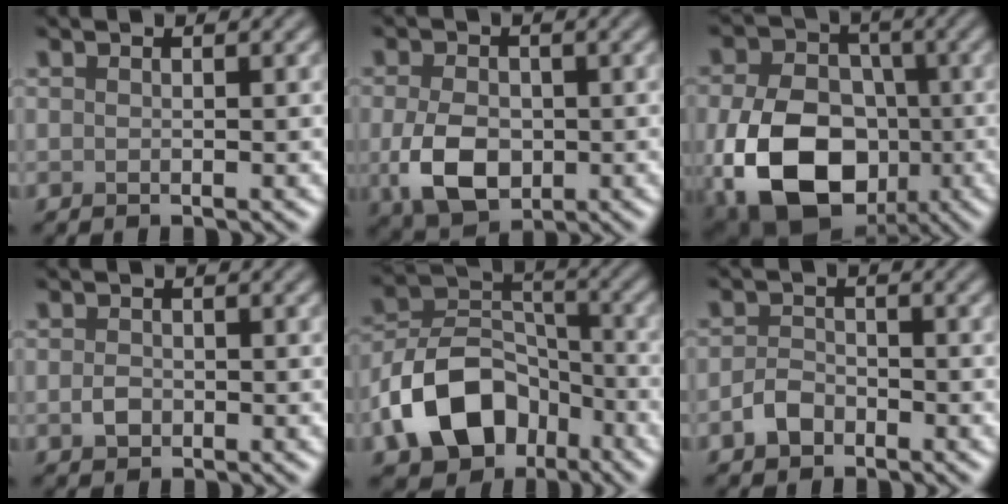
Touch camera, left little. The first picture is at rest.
{"total": 5.6, "force": [-1.0, 3.8, 3.9], "torque": [-0.086, -0.011, -0.019]}
{"total": 14.2, "force": [-3.9, 10.2, 9.1], "torque": [-0.167, -0.034, -0.063]}
{"total": 1.2, "force": [-0.3, 0.9, 0.7], "torque": [-0.016, -0.002, -0.009]}
{"total": 9.7, "force": [-4.6, 6.7, 5.3], "torque": [-0.092, 0.002, -0.095]}
{"total": 2.1, "force": [-1.3, 1.4, 0.9], "torque": [-0.016, 0.005, -0.029]}